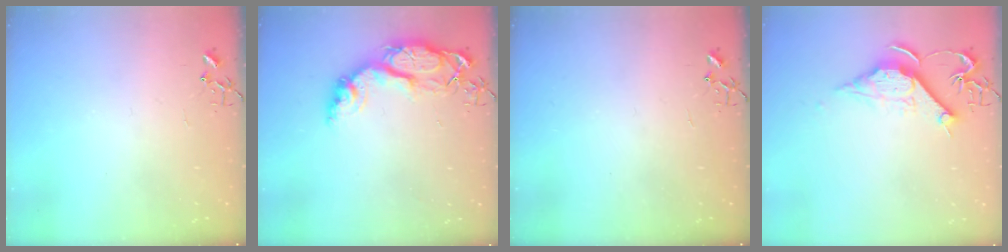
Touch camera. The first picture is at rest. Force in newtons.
{"total": 13.9, "press": 13.9, "slide": 1.3}
{"total": 0.0}
{"total": 11.7, "press": 11.6, "slide": 1.1}